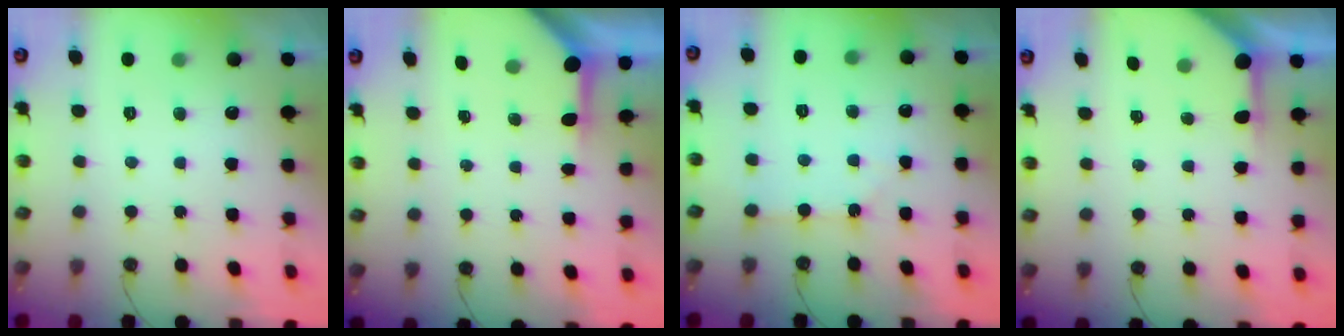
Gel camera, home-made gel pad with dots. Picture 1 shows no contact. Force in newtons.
{"total": 3.4, "press": 3.4, "slide": 0.4}
{"total": 2.3, "press": 2.2, "slide": 0.4}
{"total": 4.2, "press": 4.1, "slide": 0.4}